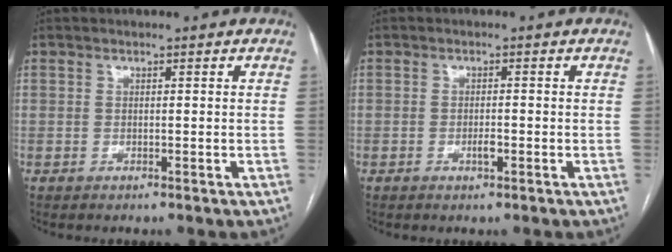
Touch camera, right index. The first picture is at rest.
{"total": 1.6, "force": [-0.6, 0.5, 1.4], "torque": [-0.025, 0.000, -0.009]}